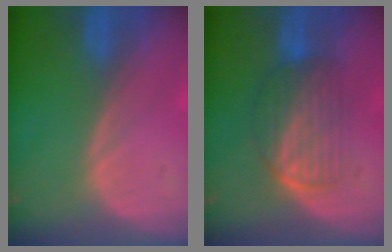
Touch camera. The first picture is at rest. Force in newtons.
{"total": 6.3, "press": 6.2, "slide": 1.5}